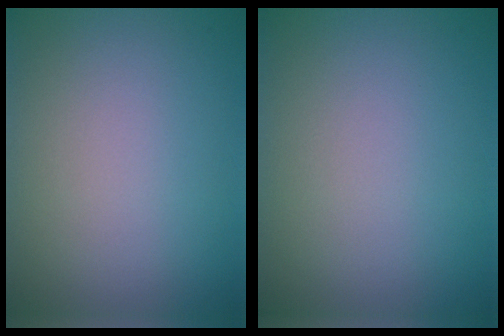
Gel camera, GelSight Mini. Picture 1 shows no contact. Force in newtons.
{"total": 0.0}